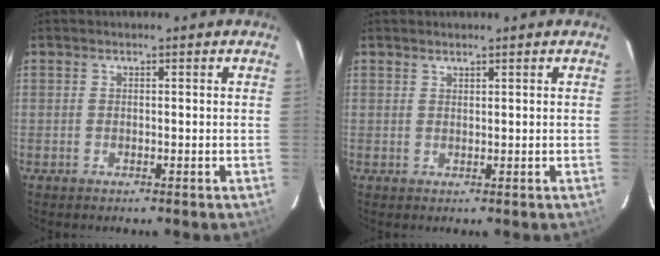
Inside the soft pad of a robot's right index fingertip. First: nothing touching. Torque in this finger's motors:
{"motor_torque": [-0.10, 0.08, -0.03, -0.01]}